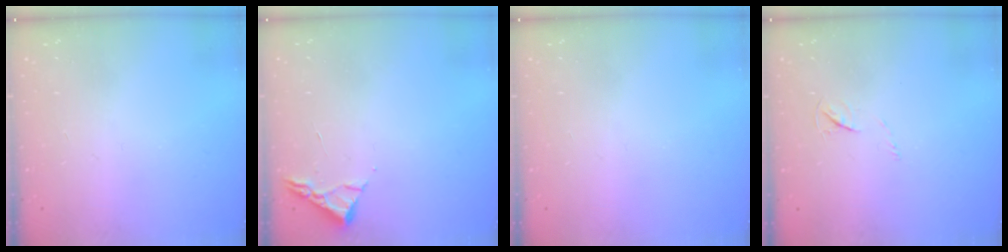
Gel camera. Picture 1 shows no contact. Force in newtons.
{"total": 3.0, "press": 2.9, "slide": 0.4}
{"total": 0.0}
{"total": 3.6, "press": 3.6, "slide": 0.5}